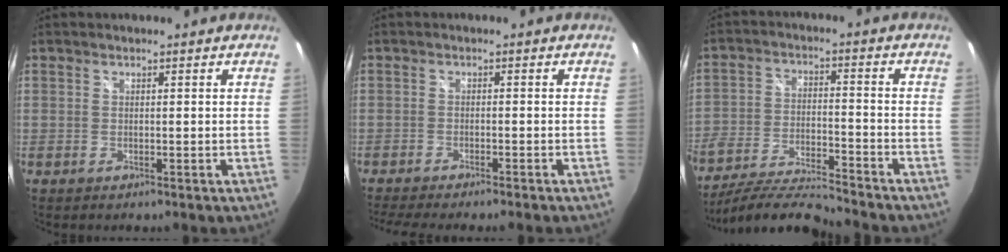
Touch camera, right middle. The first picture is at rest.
{"total": 7.3, "force": [-6.4, -0.2, 3.5], "torque": [-0.077, -0.021, -0.098]}
{"total": 13.1, "force": [-12.1, 0.9, 5.1], "torque": [-0.111, -0.027, -0.219]}